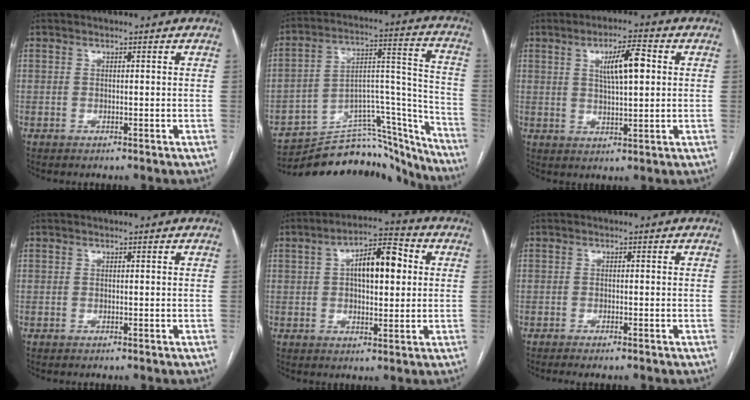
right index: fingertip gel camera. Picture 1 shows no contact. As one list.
[{"total": 25.9, "force": [-24.3, 6.3, 6.7], "torque": [-0.064, 0.048, -0.349]}, {"total": 6.9, "force": [1.9, 1.3, 6.5], "torque": [-0.112, 0.010, 0.034]}, {"total": 0.0}, {"total": 9.7, "force": [1.9, 3.6, 8.8], "torque": [-0.145, 0.026, 0.027]}, {"total": 2.2, "force": [-1.8, 0.0, 1.2], "torque": [-0.017, -0.004, -0.024]}]